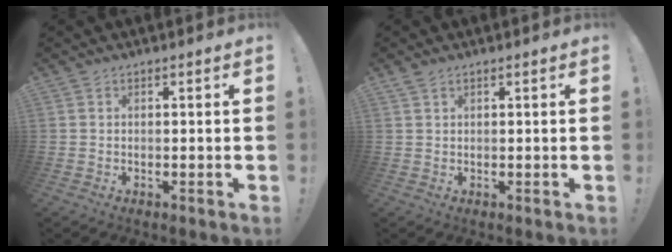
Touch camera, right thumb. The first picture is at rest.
{"total": 1.4, "force": [1.1, 0.7, 0.5], "torque": [-0.006, -0.002, 0.021]}